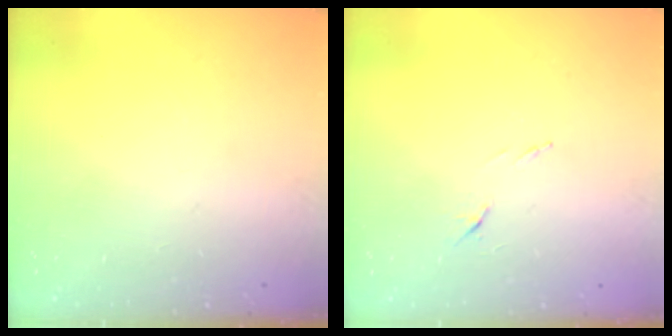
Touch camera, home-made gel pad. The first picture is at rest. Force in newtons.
{"total": 6.8, "press": 6.8, "slide": 0.8}